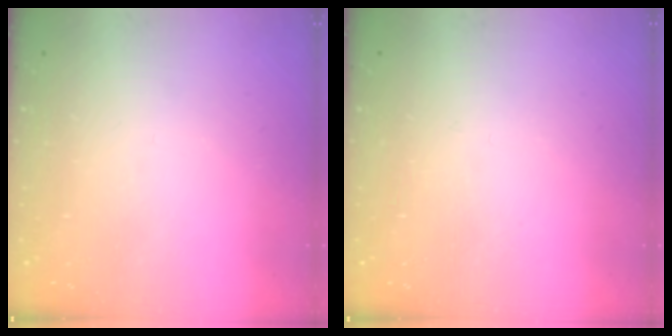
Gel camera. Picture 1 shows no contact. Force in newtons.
{"total": 2.8, "press": 2.8, "slide": 0.4}